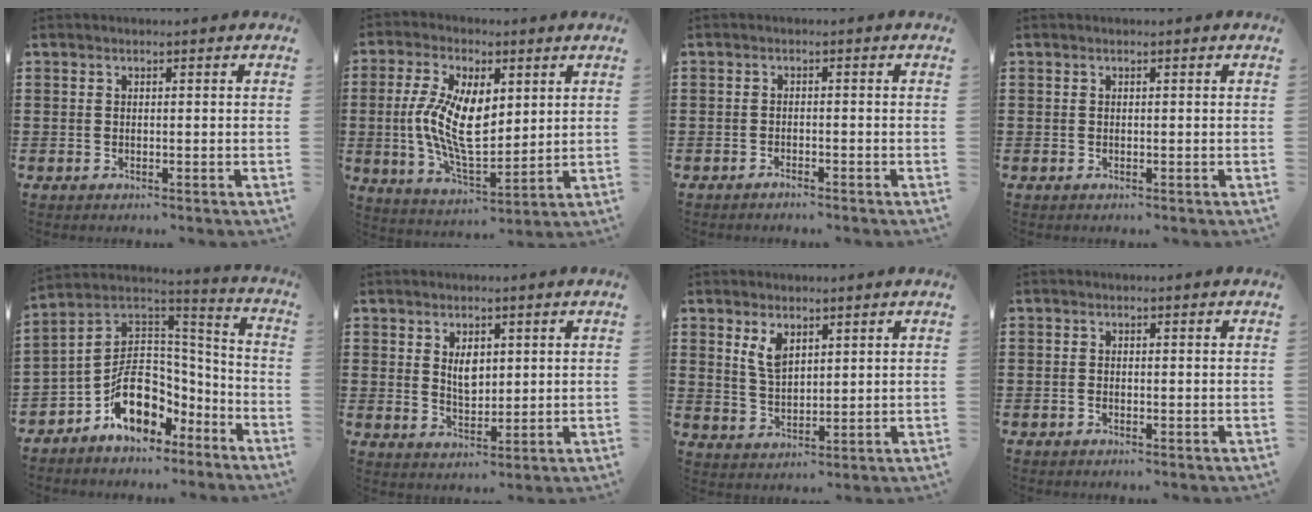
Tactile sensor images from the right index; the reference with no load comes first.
{"total": 11.5, "force": [1.2, 5.7, 9.9], "torque": [-0.205, 0.008, 0.023]}
{"total": 1.0, "force": [-1.0, 0.0, 0.2], "torque": [-0.007, 0.000, -0.020]}
{"total": 0.0}
{"total": 10.1, "force": [-4.6, 7.0, 5.6], "torque": [-0.115, 0.002, -0.084]}
{"total": 4.0, "force": [1.5, 2.3, 3.0], "torque": [-0.048, 0.001, 0.022]}
{"total": 4.3, "force": [2.5, 2.2, 2.8], "torque": [-0.063, 0.005, 0.046]}
{"total": 0.6, "force": [-0.5, 0.2, 0.3], "torque": [-0.008, -0.002, -0.009]}